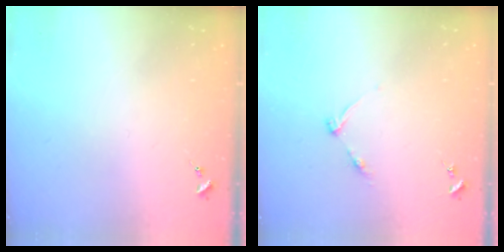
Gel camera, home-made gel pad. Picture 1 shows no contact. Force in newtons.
{"total": 4.6, "press": 4.6, "slide": 0.5}